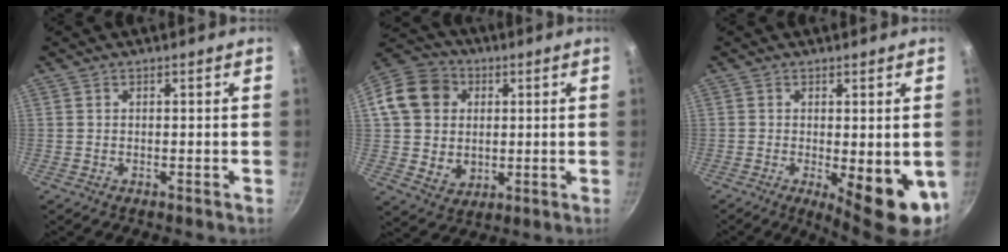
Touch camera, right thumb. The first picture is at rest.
{"total": 15.2, "force": [2.6, 13.1, 7.3], "torque": [-0.111, 0.011, 0.047]}
{"total": 11.1, "force": [-2.4, 3.5, 10.3], "torque": [-0.116, -0.011, -0.020]}